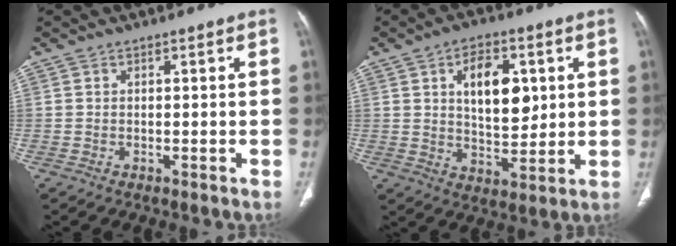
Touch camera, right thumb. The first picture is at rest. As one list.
[{"total": 12.1, "force": [3.3, 6.8, 9.5], "torque": [-0.110, -0.022, 0.056]}]